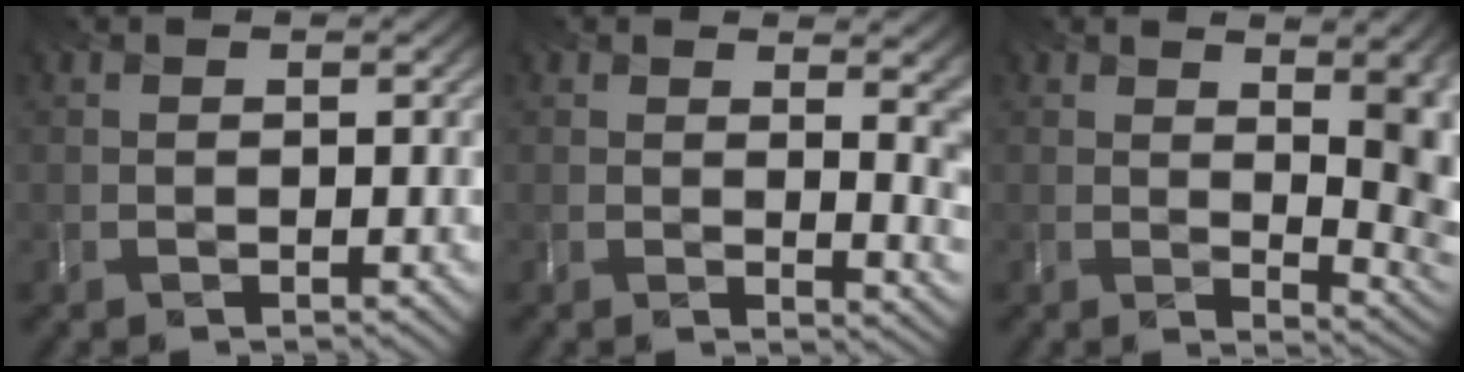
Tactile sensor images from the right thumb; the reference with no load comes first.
{"total": 10.7, "force": [2.9, 4.8, 9.1], "torque": [-0.097, 0.025, 0.035]}
{"total": 10.6, "force": [2.3, 4.2, 9.5], "torque": [-0.096, 0.019, 0.031]}